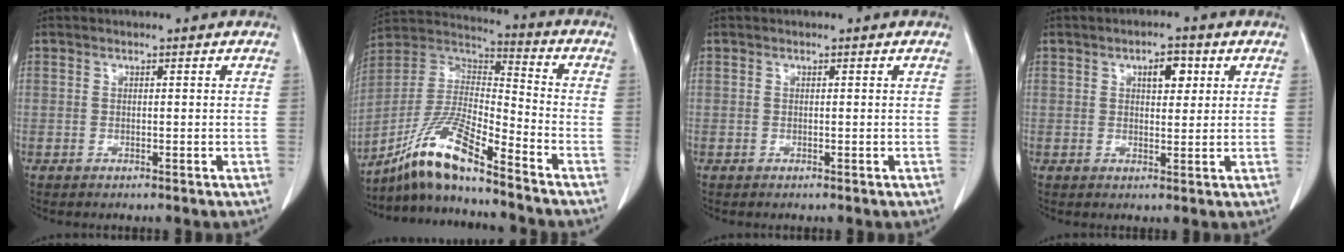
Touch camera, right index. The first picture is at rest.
{"total": 13.5, "force": [-10.3, 0.7, 8.6], "torque": [-0.175, 0.002, -0.194]}
{"total": 0.0}
{"total": 3.8, "force": [1.5, 1.7, 3.1], "torque": [-0.048, 0.005, 0.021]}